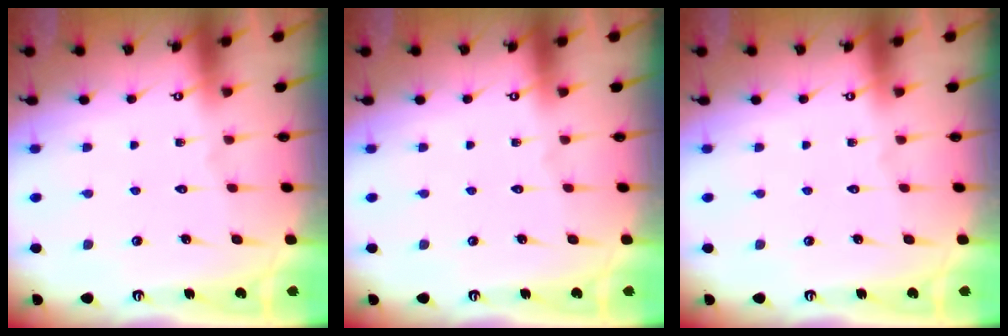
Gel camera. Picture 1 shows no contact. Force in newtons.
{"total": 0.0}
{"total": 0.0}